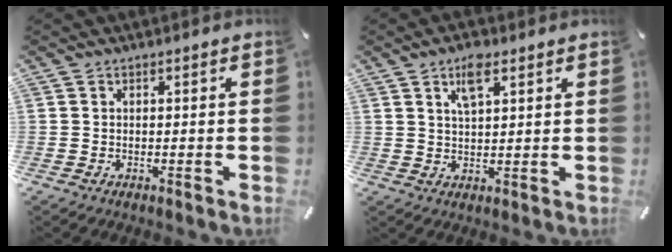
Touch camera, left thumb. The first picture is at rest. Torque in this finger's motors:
{"motor_torque": [0.95, 0.53, 0.74, -0.44, 0.29]}